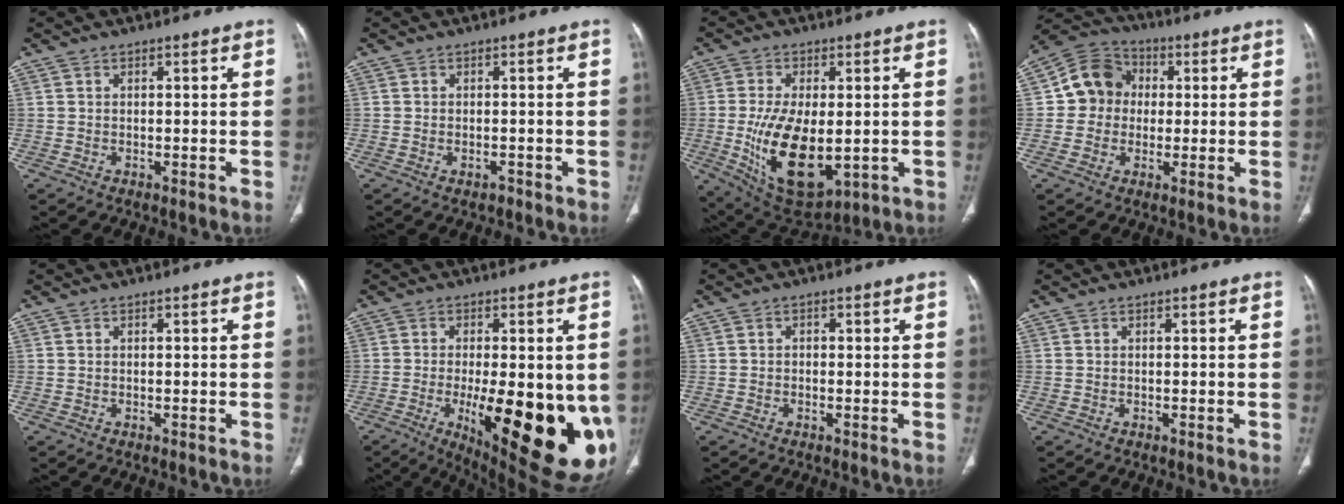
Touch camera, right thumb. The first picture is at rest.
{"total": 1.0, "force": [-0.6, 0.6, 0.5], "torque": [-0.008, 0.006, -0.005]}
{"total": 16.3, "force": [-2.1, 8.4, 13.9], "torque": [-0.240, -0.021, -0.011]}
{"total": 9.8, "force": [0.8, 9.0, 4.0], "torque": [-0.042, 0.020, 0.002]}
{"total": 0.0}
{"total": 24.4, "force": [-5.1, 8.5, 22.3], "torque": [-0.258, -0.036, -0.045]}
{"total": 0.6, "force": [-0.1, 0.5, 0.3], "torque": [0.001, 0.002, -0.008]}
{"total": 0.0}